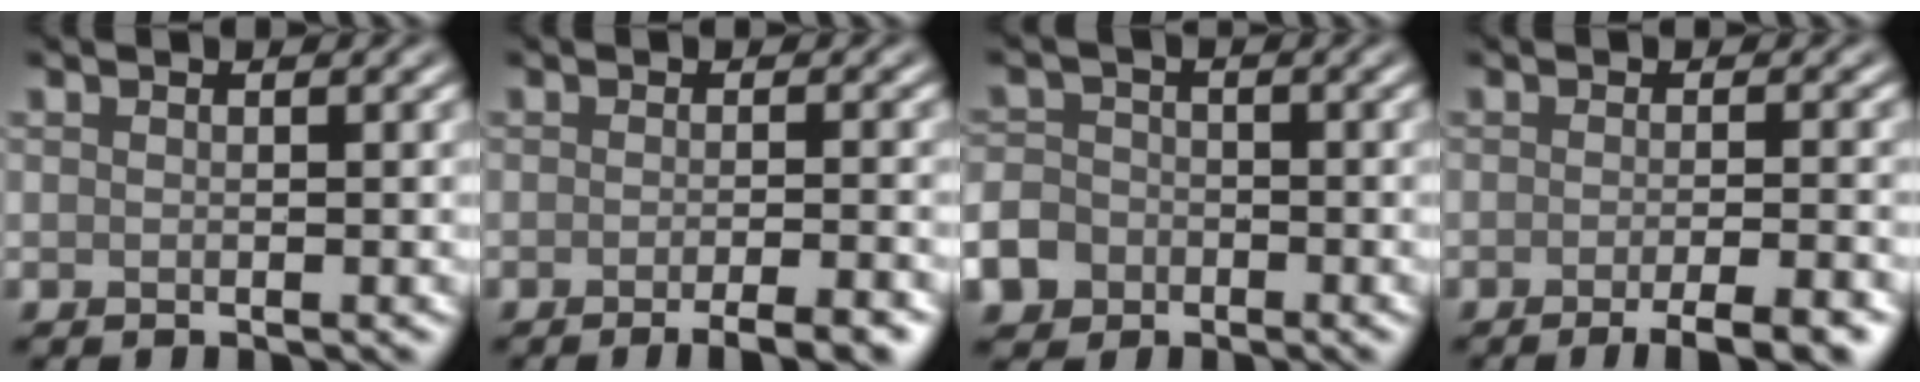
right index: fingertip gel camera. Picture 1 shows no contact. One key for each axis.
{"total": 4.3, "fx": -2.6, "fy": 1.0, "fz": 3.3, "tx": -0.034, "ty": 0.002, "tz": -0.037}
{"total": 6.5, "fx": -3.8, "fy": 5.0, "fz": 1.8, "tx": -0.039, "ty": -0.023, "tz": -0.077}
{"total": 5.0, "fx": -2.9, "fy": 1.1, "fz": 3.9, "tx": -0.045, "ty": -0.002, "tz": -0.041}